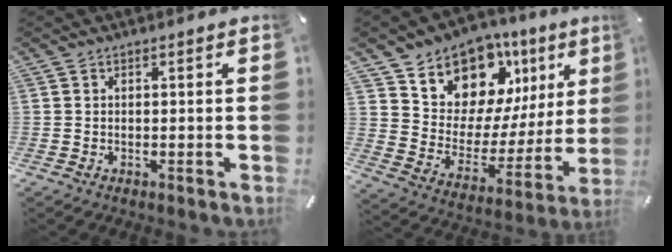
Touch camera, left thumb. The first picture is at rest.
{"total": 12.8, "force": [10.0, 7.5, 2.5], "torque": [-0.050, -0.103, 0.176]}